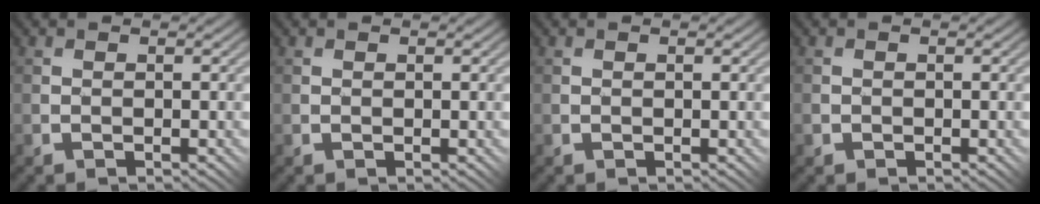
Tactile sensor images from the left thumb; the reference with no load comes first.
{"total": 0.0}
{"total": 0.0}
{"total": 0.6, "force": [-0.2, 0.6, -0.1], "torque": [0.003, -0.003, -0.004]}